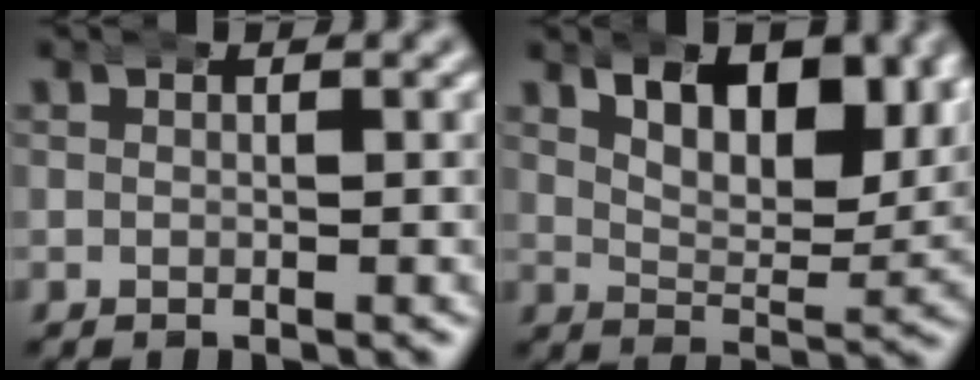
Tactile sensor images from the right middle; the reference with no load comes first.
{"total": 10.3, "force": [5.8, 5.4, 6.6], "torque": [-0.092, 0.009, 0.079]}